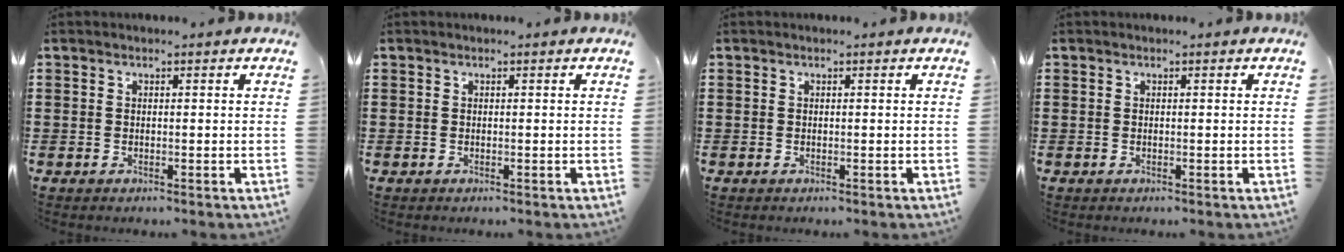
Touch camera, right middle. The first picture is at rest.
{"total": 0.0}
{"total": 0.0}
{"total": 0.0}